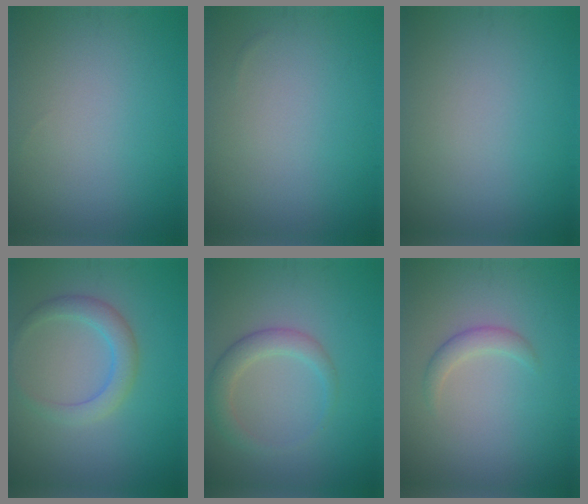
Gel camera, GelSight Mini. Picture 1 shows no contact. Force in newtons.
{"total": 0.0}
{"total": 0.0}
{"total": 2.8, "press": 2.8, "slide": 0.0}
{"total": 2.6, "press": 2.6, "slide": 0.2}
{"total": 1.6, "press": 1.6, "slide": 0.2}